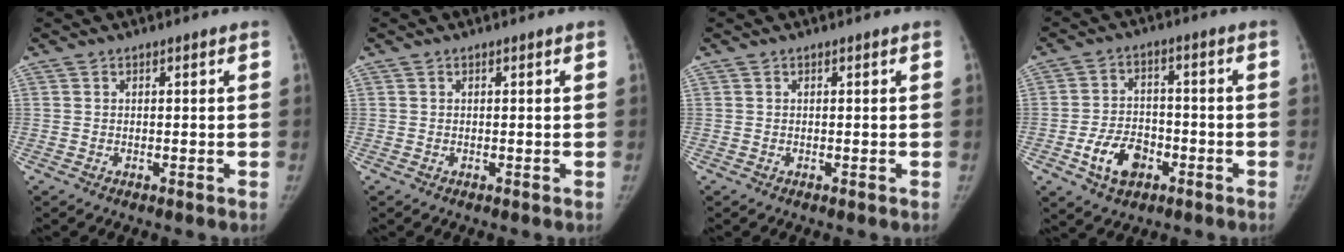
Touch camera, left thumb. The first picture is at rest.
{"total": 0.0}
{"total": 0.0}
{"total": 8.9, "force": [-3.9, 6.1, 5.3], "torque": [-0.075, 0.024, -0.065]}